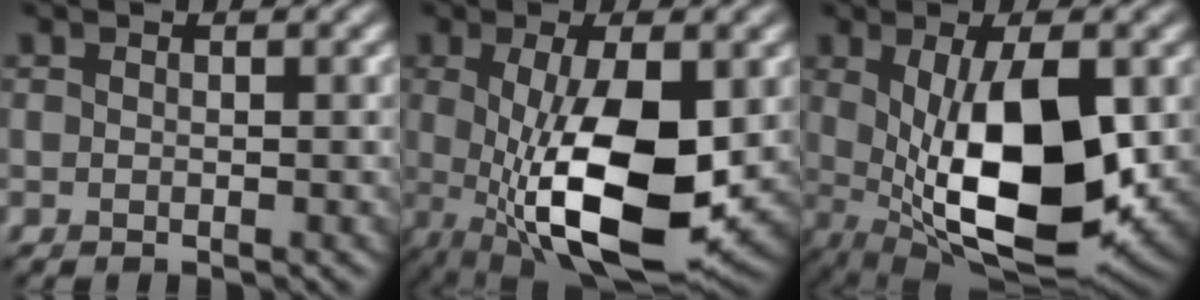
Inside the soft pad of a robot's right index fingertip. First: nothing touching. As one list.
[{"total": 11.4, "force": [-1.2, 4.3, 10.5], "torque": [-0.196, -0.026, -0.008]}, {"total": 11.7, "force": [-0.3, 5.0, 10.6], "torque": [-0.184, -0.024, 0.010]}]